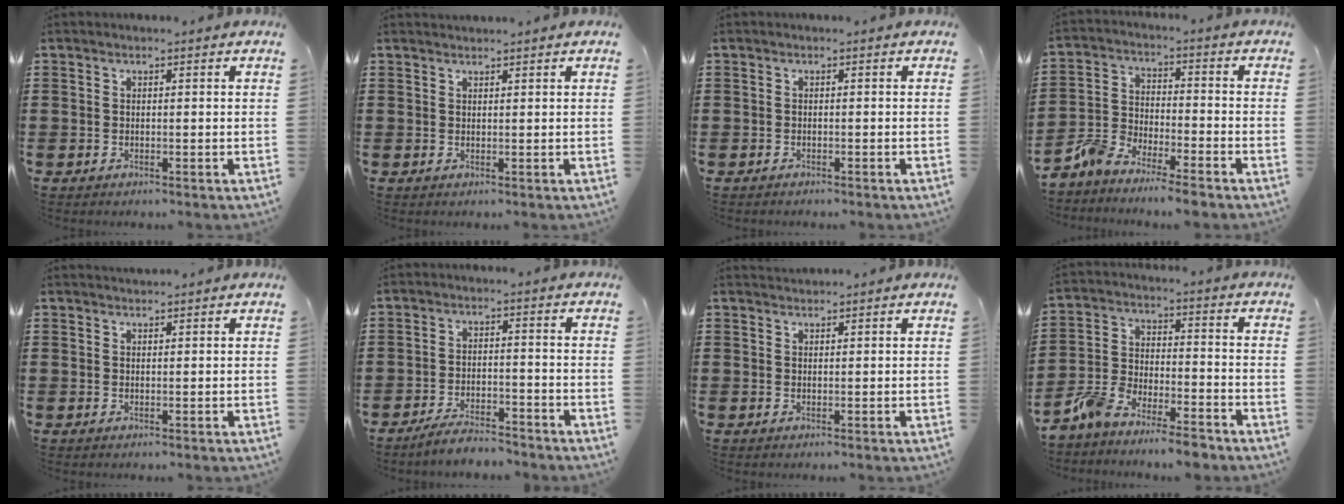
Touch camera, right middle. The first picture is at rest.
{"total": 0.7, "force": [0.7, 0.0, 0.0], "torque": [-0.002, 0.000, 0.014]}
{"total": 0.6, "force": [-0.6, 0.1, 0.0], "torque": [-0.001, 0.000, -0.012]}
{"total": 6.0, "force": [-5.9, 0.2, 1.1], "torque": [-0.038, 0.001, -0.121]}
{"total": 0.0}
{"total": 4.3, "force": [-4.1, 0.3, 1.3], "torque": [-0.030, 0.001, -0.082]}
{"total": 1.0, "force": [1.0, 0.2, 0.0], "torque": [-0.001, 0.000, 0.020]}
{"total": 7.1, "force": [-6.9, 0.4, 1.7], "torque": [-0.049, 0.004, -0.139]}